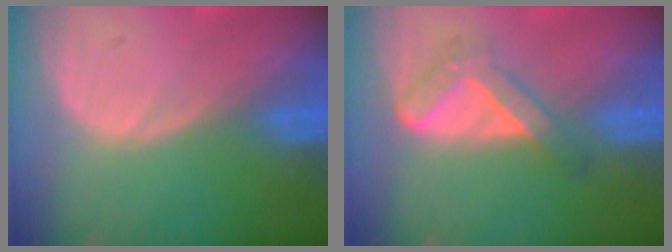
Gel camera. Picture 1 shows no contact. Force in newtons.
{"total": 5.6, "press": 4.7, "slide": 3.0}